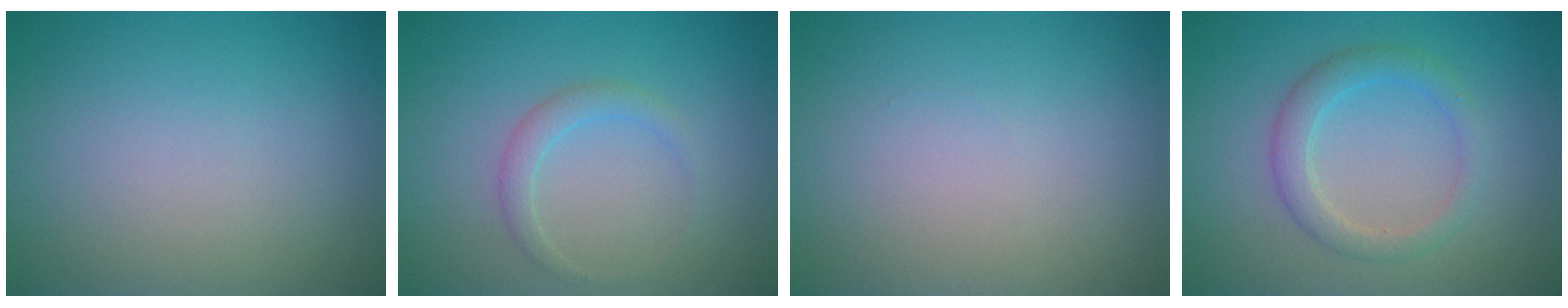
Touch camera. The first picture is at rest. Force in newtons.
{"total": 1.5, "press": 1.5, "slide": 0.1}
{"total": 0.0}
{"total": 2.7, "press": 2.7, "slide": 0.1}